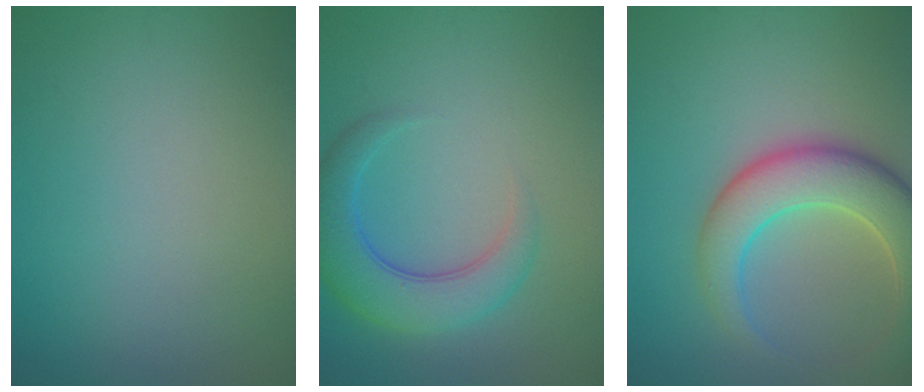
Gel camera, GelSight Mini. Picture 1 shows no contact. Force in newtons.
{"total": 5.1, "press": 5.1, "slide": 0.3}
{"total": 7.2, "press": 7.2, "slide": 0.6}